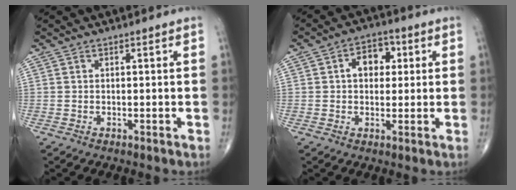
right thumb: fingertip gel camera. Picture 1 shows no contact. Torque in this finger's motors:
{"motor_torque": [0.97, 0.93, 0.67, 0.18, 0.02]}